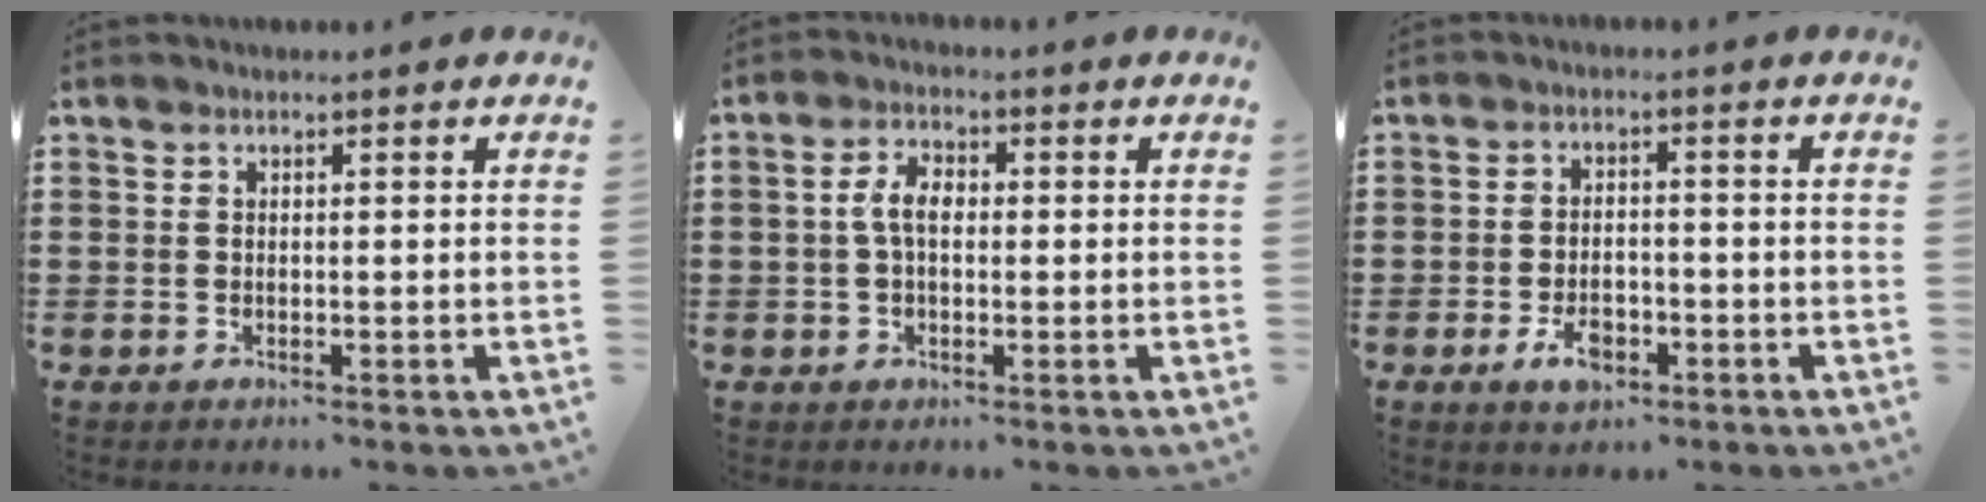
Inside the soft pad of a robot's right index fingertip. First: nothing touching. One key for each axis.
{"total": 3.9, "fx": 0.3, "fy": 2.0, "fz": 3.4, "tx": -0.072, "ty": 0.007, "tz": 0.002}
{"total": 4.4, "fx": -2.0, "fy": 2.3, "fz": 3.2, "tx": -0.059, "ty": -0.003, "tz": -0.041}